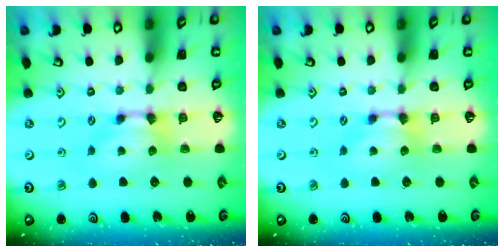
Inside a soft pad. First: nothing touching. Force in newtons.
{"total": 0.0}